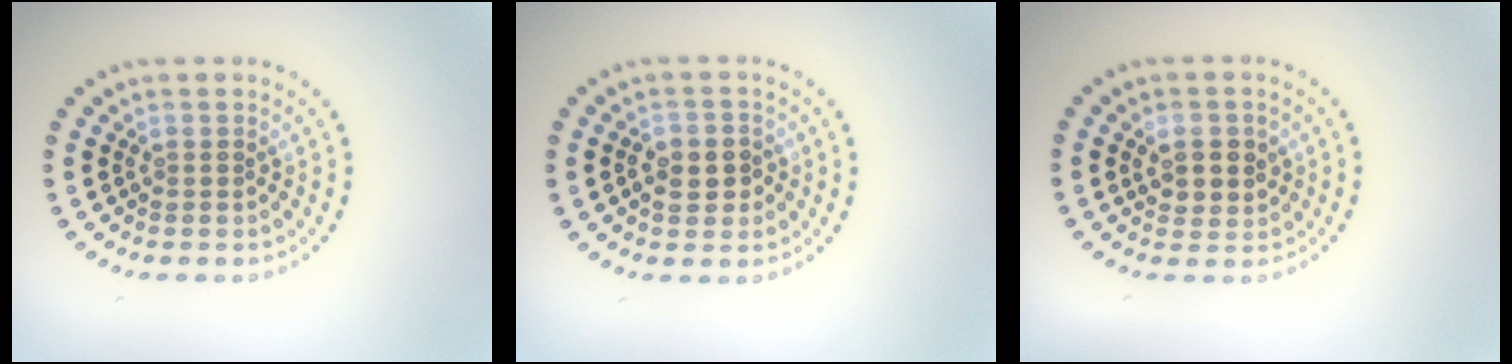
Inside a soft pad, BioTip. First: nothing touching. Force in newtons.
{"total": 2.8, "press": 2.8, "slide": 0.5}
{"total": 2.6, "press": 2.6, "slide": 0.7}